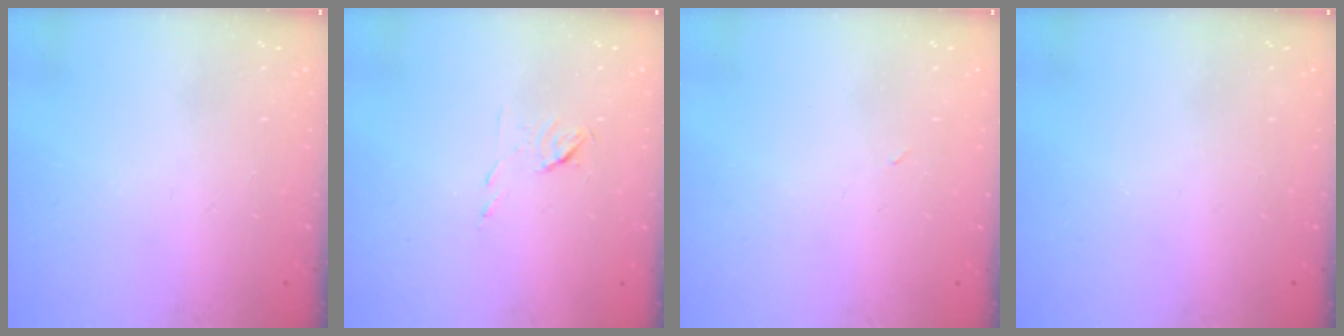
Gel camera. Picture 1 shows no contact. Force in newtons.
{"total": 4.8, "press": 4.7, "slide": 1.0}
{"total": 2.4, "press": 2.3, "slide": 0.8}
{"total": 0.0}